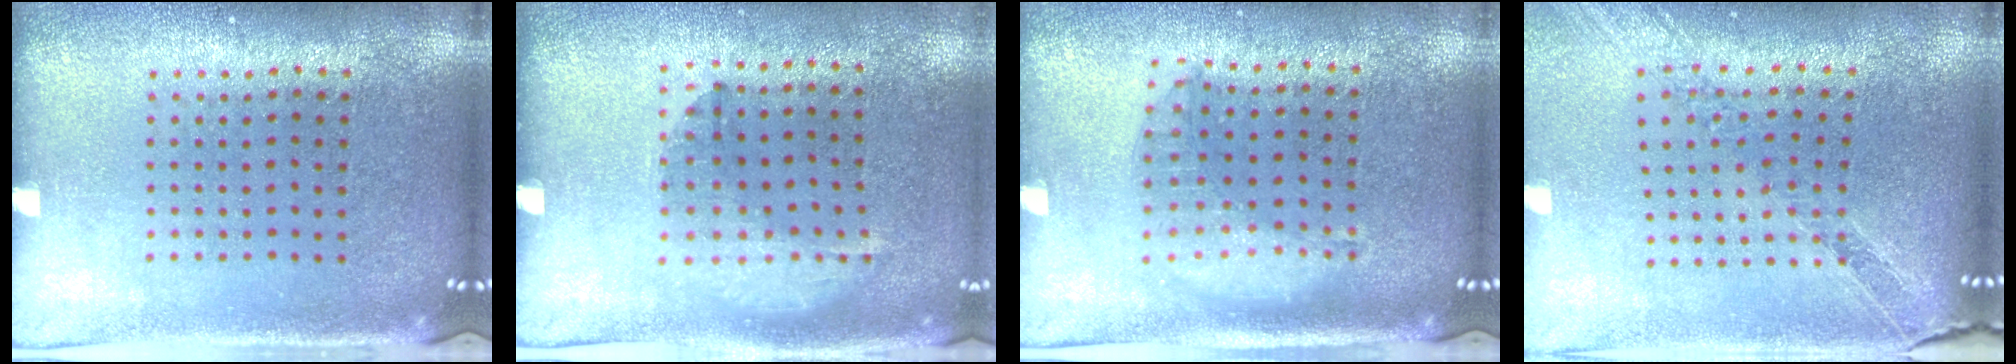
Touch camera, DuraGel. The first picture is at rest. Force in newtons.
{"total": 1.3, "press": 0.9, "slide": 1.0}
{"total": 1.2, "press": 1.2, "slide": 0.3}
{"total": 1.1, "press": 1.1, "slide": 0.1}